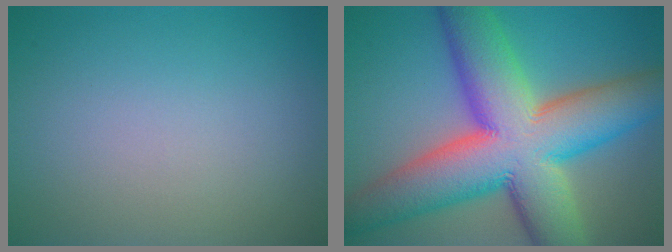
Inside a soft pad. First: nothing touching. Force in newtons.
{"total": 15.7, "press": 15.7, "slide": 0.4}